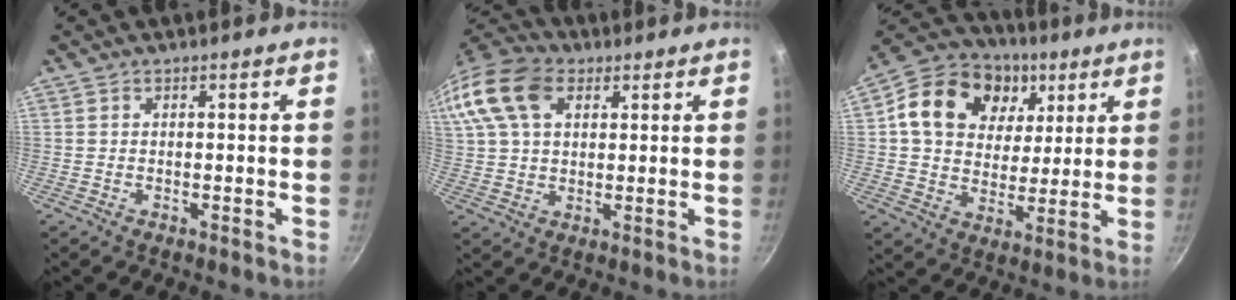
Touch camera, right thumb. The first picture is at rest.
{"total": 19.9, "force": [7.7, 13.4, 12.5], "torque": [-0.284, 0.035, 0.134]}
{"total": 19.7, "force": [6.5, 15.2, 10.7], "torque": [-0.164, 0.000, 0.101]}